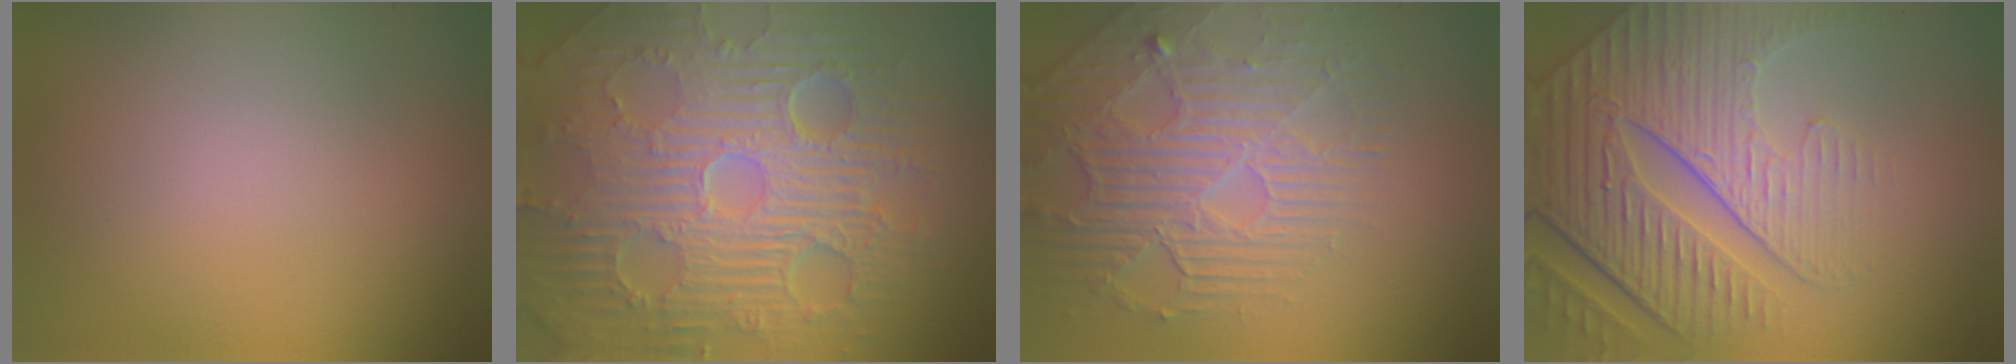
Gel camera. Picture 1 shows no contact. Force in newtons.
{"total": 11.8, "press": 7.5, "slide": 9.0}
{"total": 5.1, "press": 4.6, "slide": 2.2}
{"total": 8.8, "press": 6.2, "slide": 6.2}